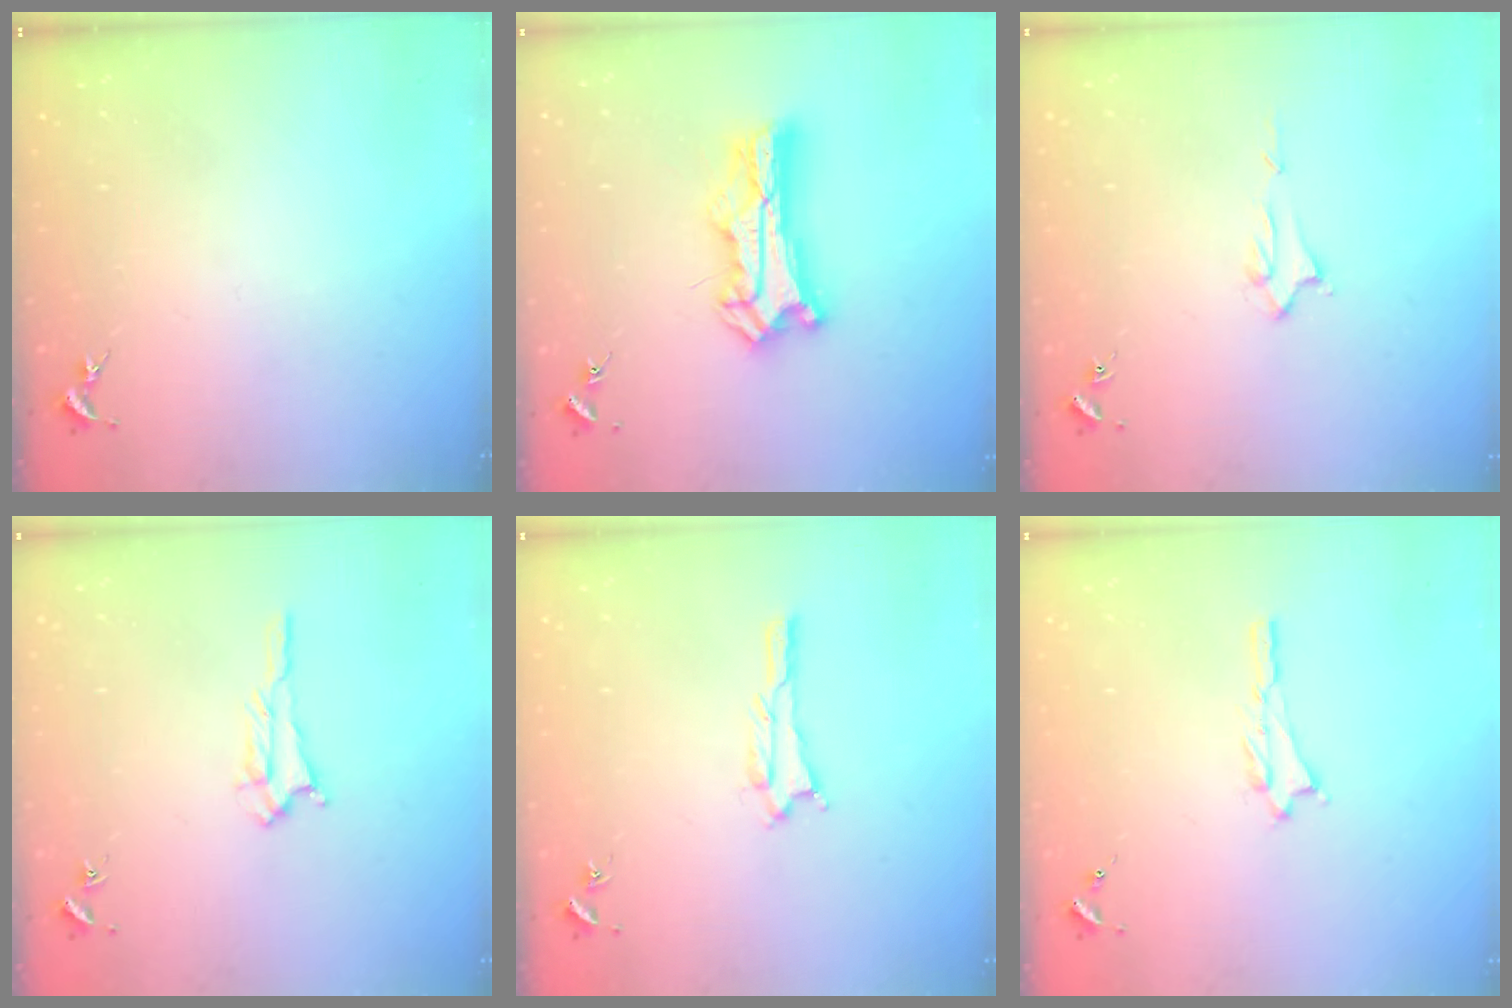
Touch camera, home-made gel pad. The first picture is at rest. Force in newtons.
{"total": 10.7, "press": 10.6, "slide": 1.0}
{"total": 1.4, "press": 1.4, "slide": 0.2}
{"total": 1.6, "press": 1.6, "slide": 0.3}
{"total": 1.1, "press": 1.1, "slide": 0.1}
{"total": 0.7, "press": 0.7, "slide": 0.1}